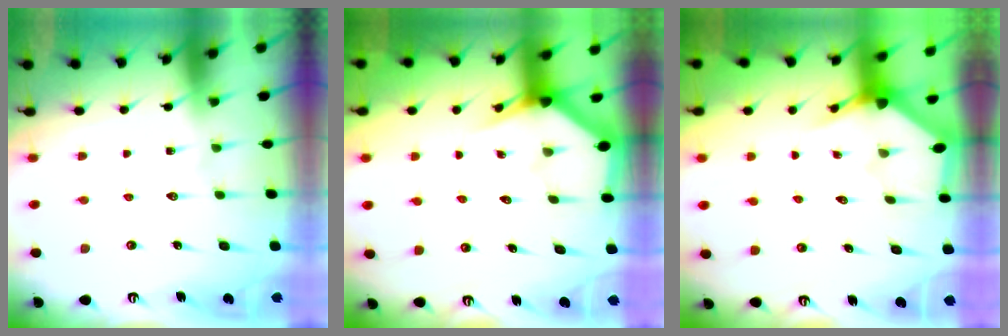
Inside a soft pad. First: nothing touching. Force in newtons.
{"total": 2.9, "press": 2.9, "slide": 0.1}
{"total": 2.8, "press": 2.8, "slide": 0.2}